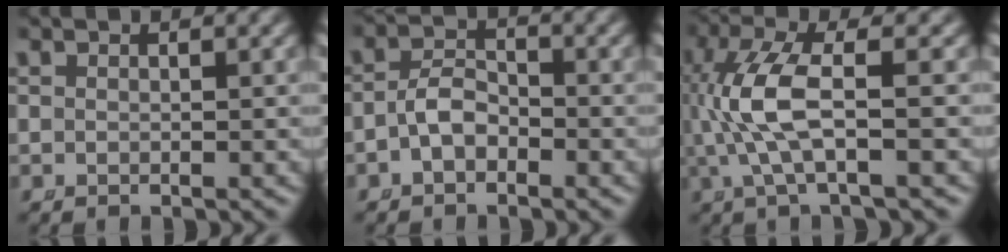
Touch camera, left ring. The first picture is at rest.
{"total": 2.9, "force": [-1.5, 1.8, 1.6], "torque": [-0.033, -0.009, -0.022]}
{"total": 5.4, "force": [0.1, 1.5, 5.1], "torque": [-0.123, 0.001, 0.006]}